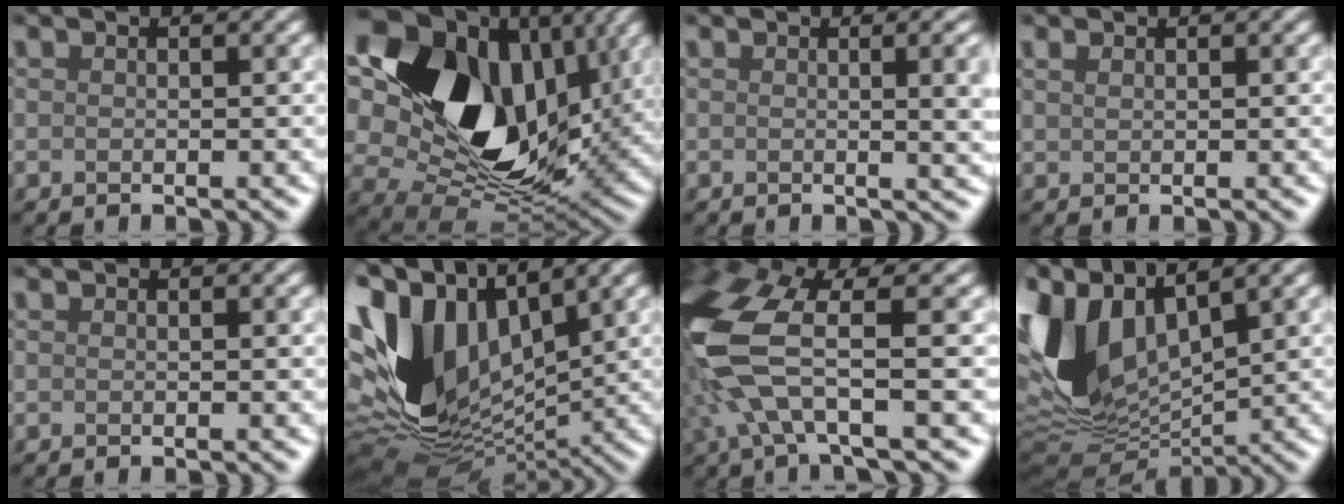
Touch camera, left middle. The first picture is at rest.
{"total": 16.0, "force": [5.9, 11.4, 9.5], "torque": [-0.180, 0.012, 0.109]}
{"total": 5.9, "force": [0.7, 2.7, 5.2], "torque": [-0.028, 0.023, -0.007]}
{"total": 0.8, "force": [0.8, 0.0, 0.0], "torque": [0.000, 0.002, 0.013]}
{"total": 0.0}
{"total": 12.8, "force": [3.0, 8.4, 9.3], "torque": [-0.231, 0.001, 0.065]}
{"total": 8.5, "force": [-0.9, 3.1, 7.9], "torque": [-0.201, 0.000, -0.024]}
{"total": 9.2, "force": [2.8, 5.8, 6.6], "torque": [-0.173, -0.004, 0.054]}